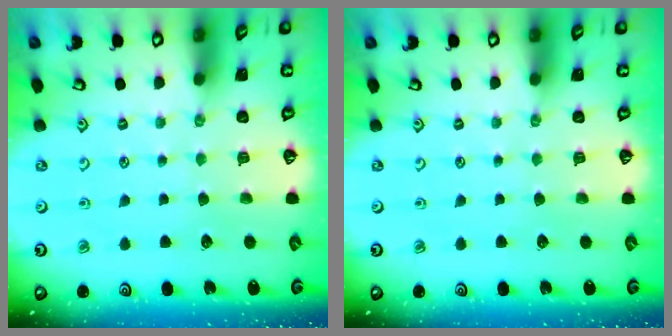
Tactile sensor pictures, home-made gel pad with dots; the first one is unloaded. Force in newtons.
{"total": 0.0}